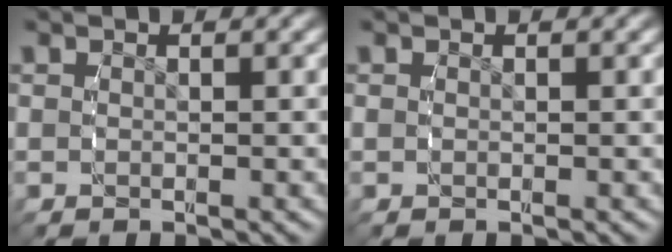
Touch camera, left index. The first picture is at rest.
{"total": 0.0}